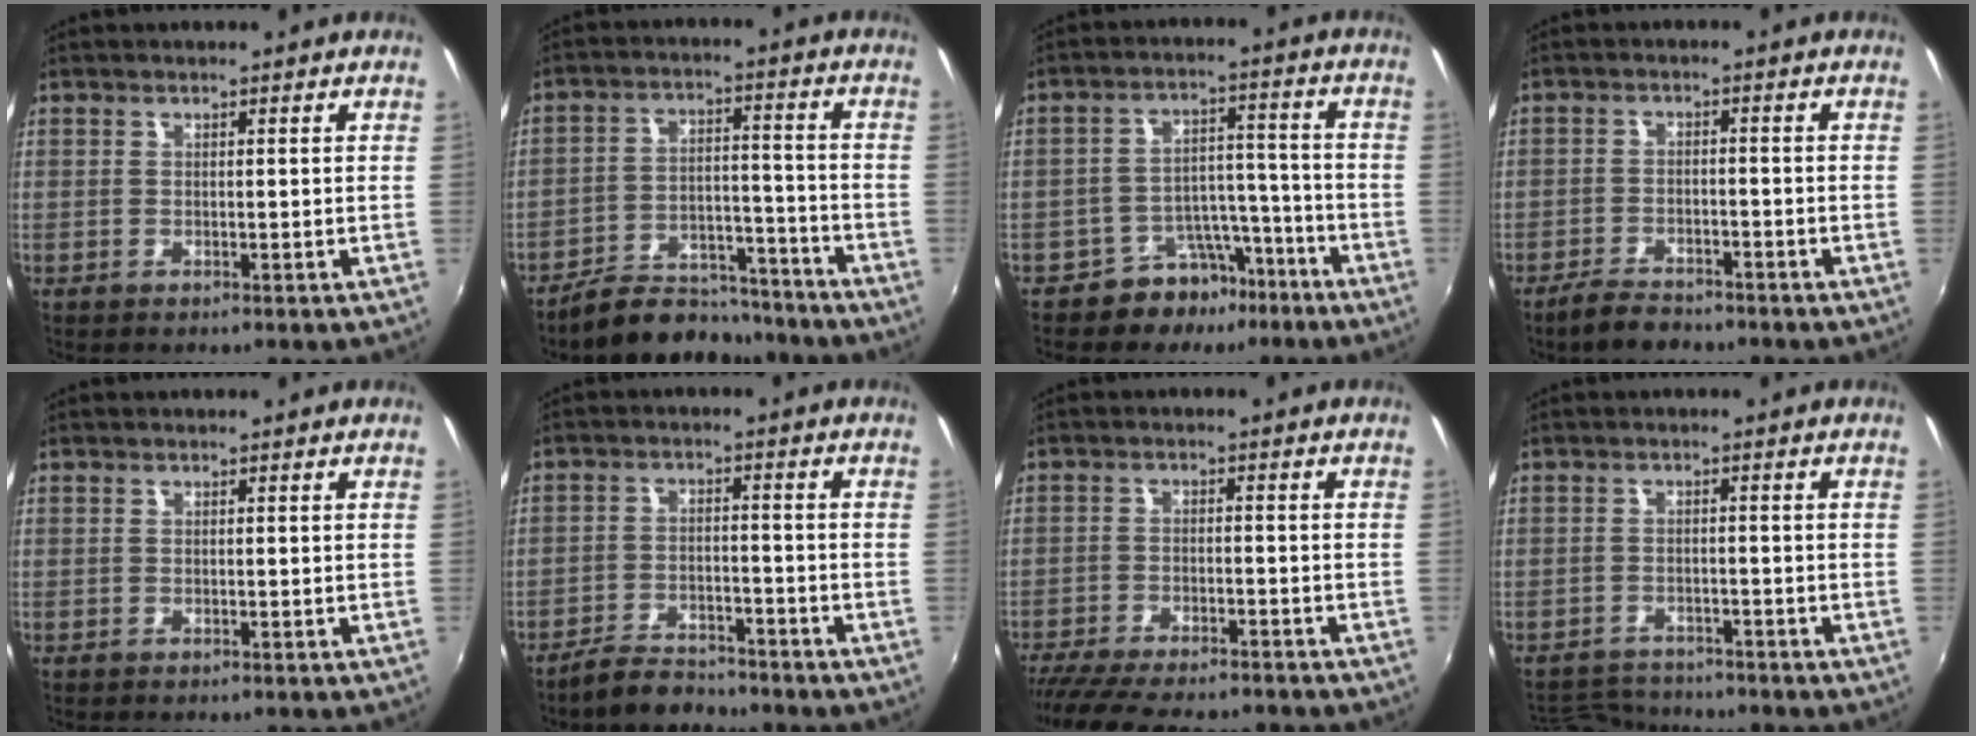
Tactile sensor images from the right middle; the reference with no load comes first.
{"total": 12.9, "force": [-11.6, 4.4, 3.2], "torque": [-0.072, 0.024, -0.168]}
{"total": 8.8, "force": [-6.7, 5.4, 2.1], "torque": [-0.031, 0.037, -0.092]}
{"total": 5.5, "force": [-4.6, 1.9, 2.2], "torque": [-0.065, -0.001, -0.079]}
{"total": 0.0}
{"total": 6.4, "force": [-5.9, 1.8, 1.7], "torque": [-0.054, 0.006, -0.094]}
{"total": 14.9, "force": [-12.9, 3.2, 6.7], "torque": [-0.142, -0.033, -0.201]}
{"total": 6.2, "force": [-5.9, 1.5, 0.6], "torque": [-0.030, 0.007, -0.099]}